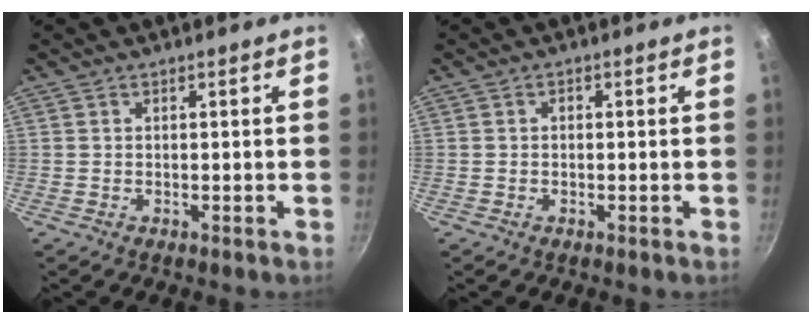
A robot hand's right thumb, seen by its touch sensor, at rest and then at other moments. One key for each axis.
{"total": 0.7, "fx": -0.1, "fy": 0.5, "fz": 0.5, "tx": -0.004, "ty": 0.002, "tz": -0.006}